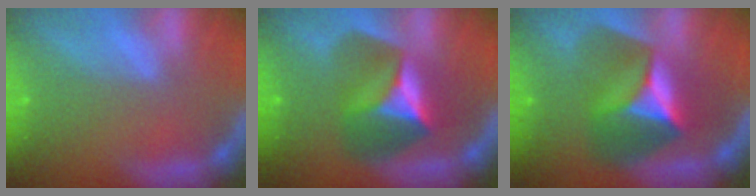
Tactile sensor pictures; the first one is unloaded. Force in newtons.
{"total": 7.4}
{"total": 8.5}